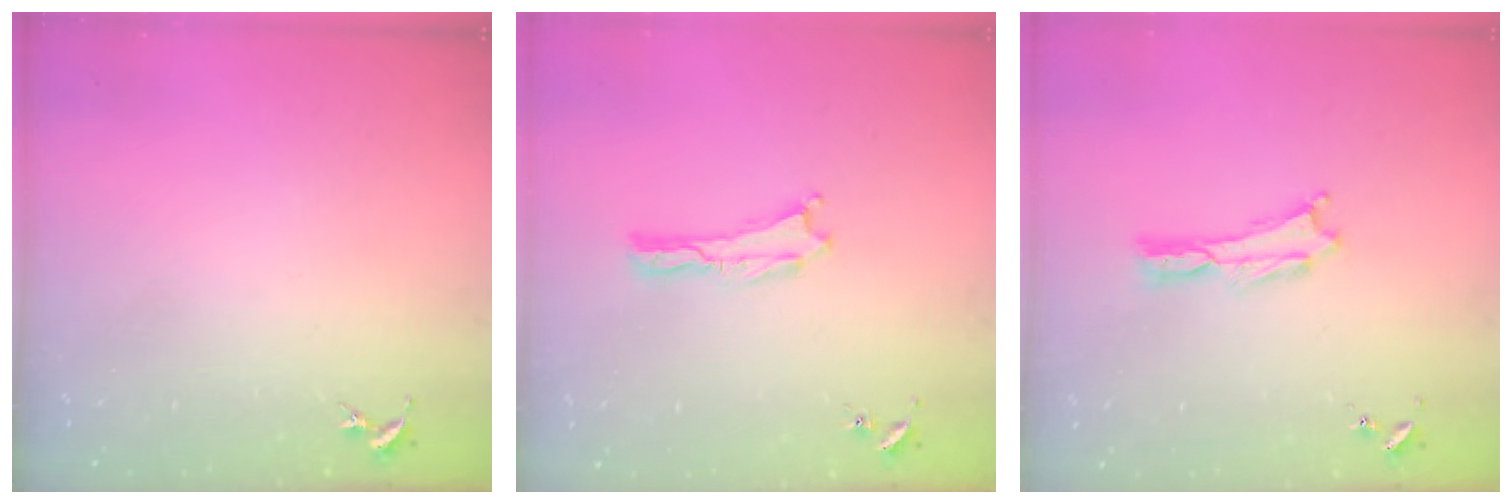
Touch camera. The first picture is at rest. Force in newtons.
{"total": 0.0}
{"total": 0.0}